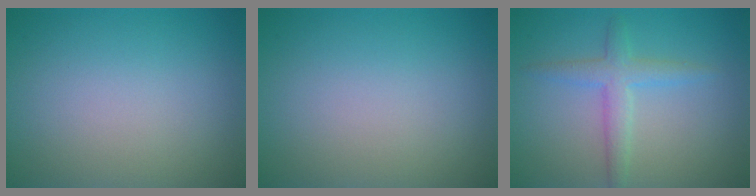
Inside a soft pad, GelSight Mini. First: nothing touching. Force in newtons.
{"total": 0.0}
{"total": 2.8, "press": 2.8, "slide": 0.1}